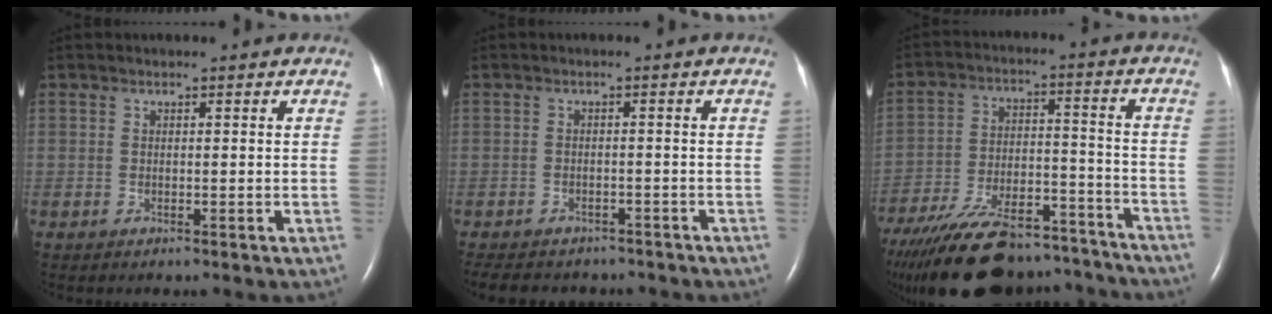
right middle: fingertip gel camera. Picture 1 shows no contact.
{"total": 10.2, "force": [-8.8, 4.1, 3.0], "torque": [-0.062, -0.004, -0.108]}
{"total": 25.3, "force": [-21.5, 7.6, 10.9], "torque": [-0.206, -0.015, -0.321]}